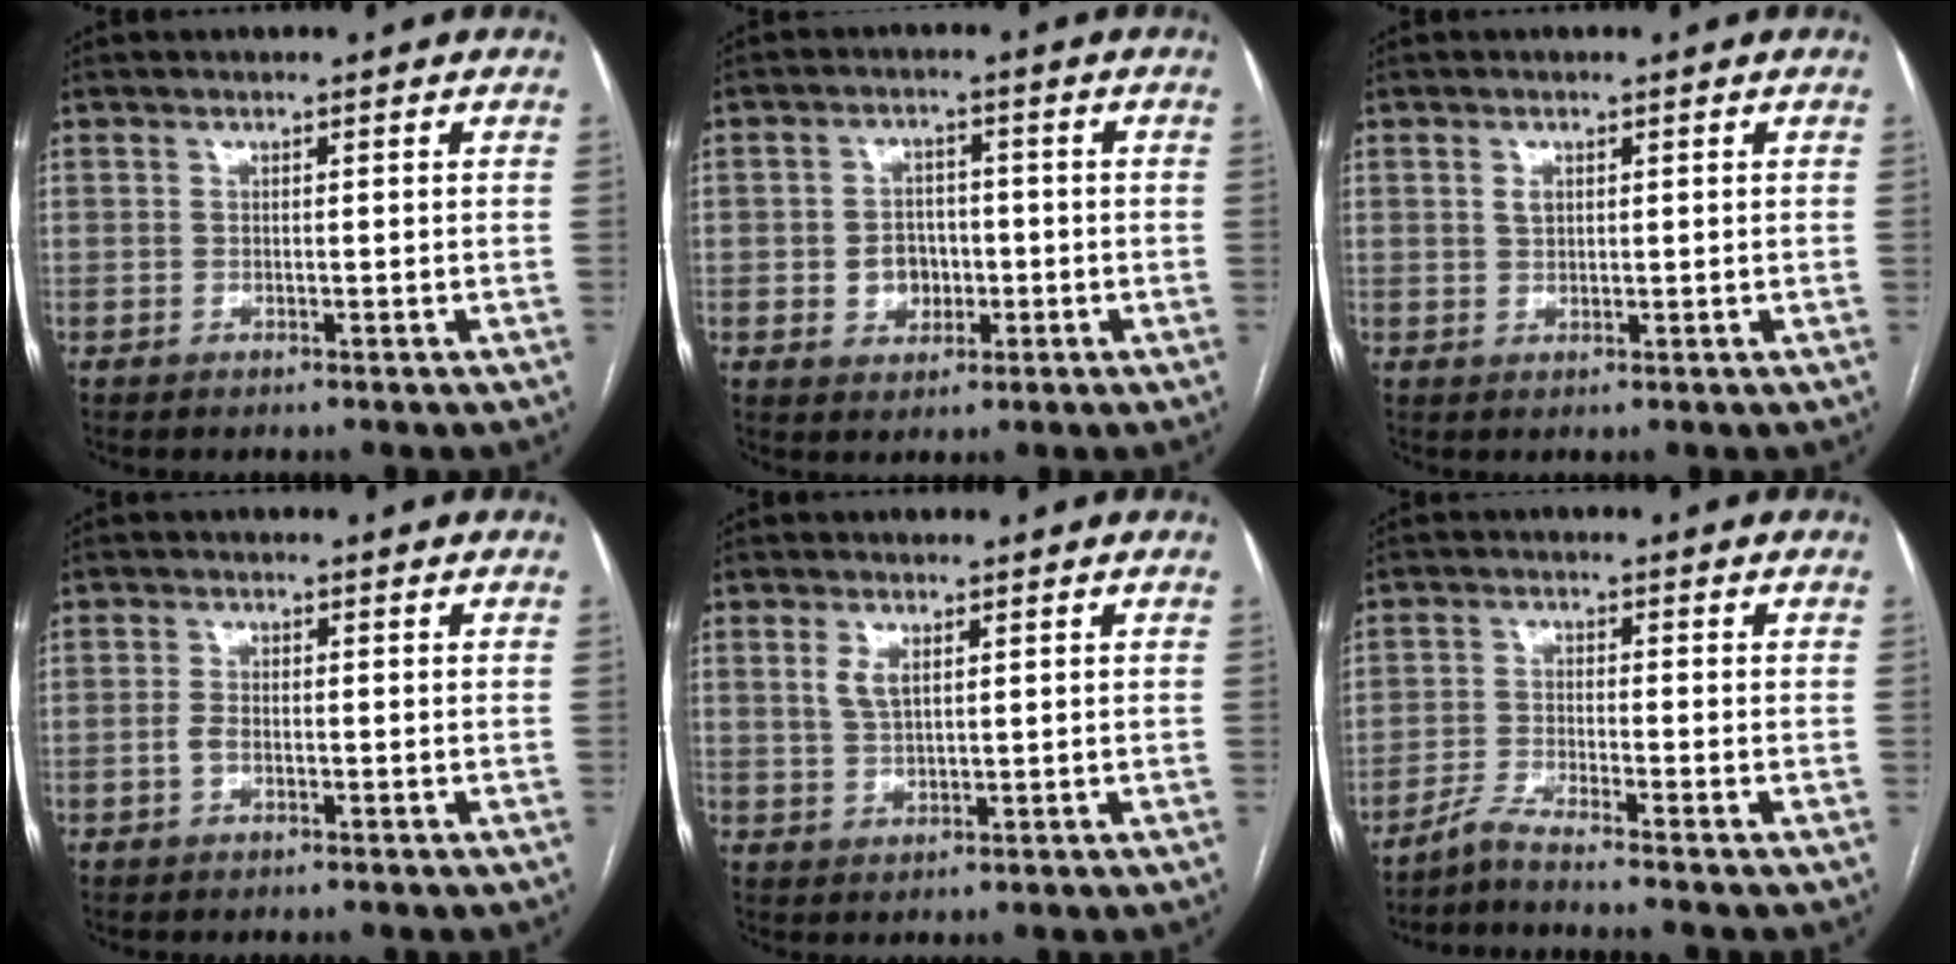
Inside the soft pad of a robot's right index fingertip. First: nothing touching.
{"total": 5.2, "force": [-0.9, 4.3, 2.8], "torque": [-0.047, 0.011, -0.008]}
{"total": 1.6, "force": [0.6, 1.0, 1.1], "torque": [-0.020, 0.001, 0.012]}
{"total": 2.0, "force": [-0.6, 1.0, 1.6], "torque": [-0.036, 0.003, -0.011]}
{"total": 3.1, "force": [1.3, 1.4, 2.5], "torque": [-0.055, 0.000, 0.029]}
{"total": 4.1, "force": [-3.5, -1.7, 1.3], "torque": [-0.032, -0.018, -0.067]}